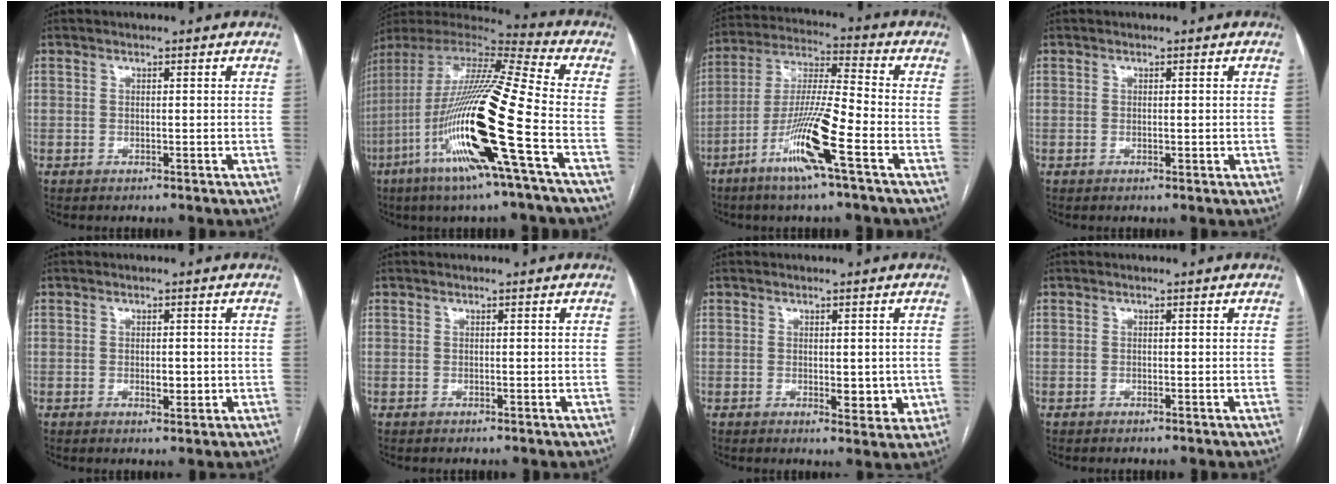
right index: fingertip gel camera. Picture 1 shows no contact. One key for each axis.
{"total": 23.5, "fx": -7.7, "fy": 0.2, "fz": 22.2, "tx": -0.442, "ty": -0.035, "tz": -0.155}
{"total": 12.9, "fx": -6.3, "fy": -0.2, "fz": 11.2, "tx": -0.221, "ty": -0.014, "tz": -0.125}
{"total": 0.8, "fx": -0.1, "fy": 0.4, "fz": 0.7, "tx": -0.008, "ty": -0.004, "tz": 0.000}
{"total": 2.2, "fx": -0.4, "fy": 1.0, "fz": 1.9, "tx": -0.027, "ty": -0.003, "tz": -0.003}
{"total": 0.0}
{"total": 4.3, "fx": -0.6, "fy": 2.0, "fz": 3.7, "tx": -0.039, "ty": -0.010, "tz": -0.003}
{"total": 0.0}